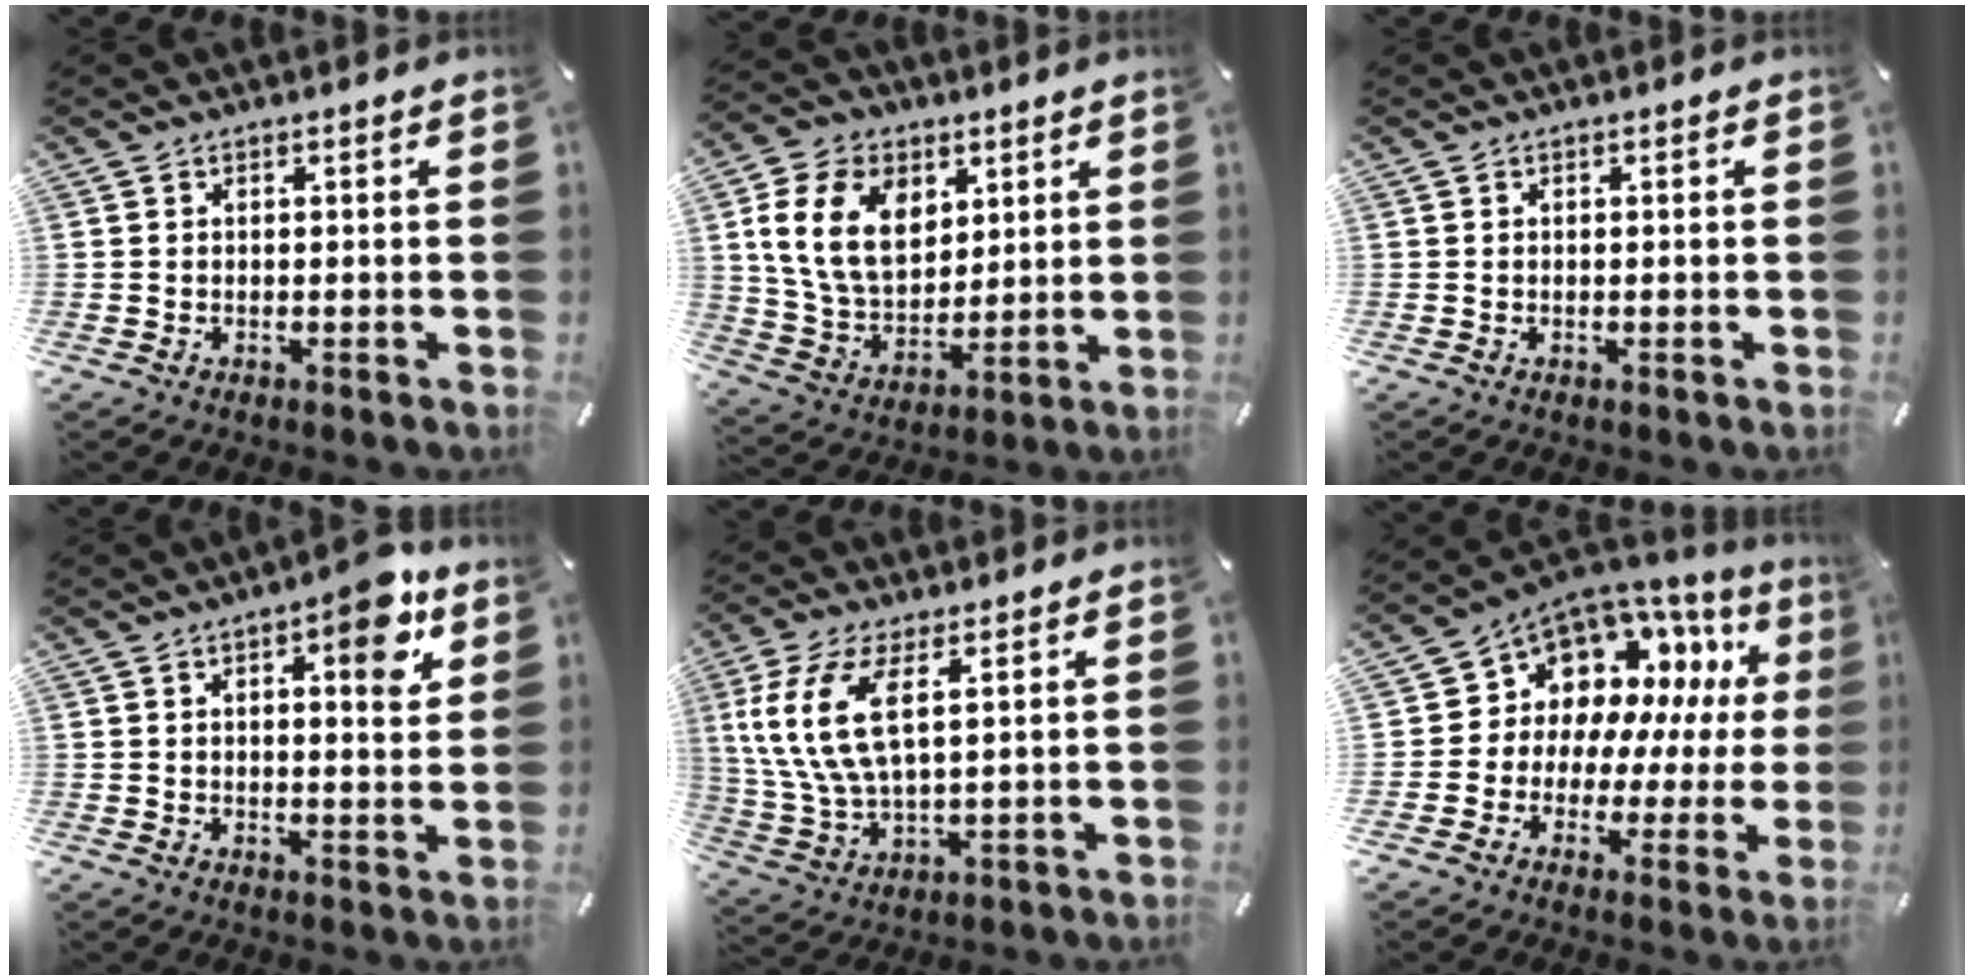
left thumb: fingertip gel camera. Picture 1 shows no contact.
{"total": 15.8, "force": [5.3, 11.5, 9.3], "torque": [-0.193, -0.004, 0.099]}
{"total": 0.0}
{"total": 9.8, "force": [4.7, 3.4, 7.9], "torque": [-0.096, -0.024, 0.069]}
{"total": 12.4, "force": [4.1, 5.6, 10.3], "torque": [-0.241, -0.007, 0.073]}
{"total": 10.3, "force": [4.4, 8.8, 2.9], "torque": [-0.063, -0.050, 0.090]}